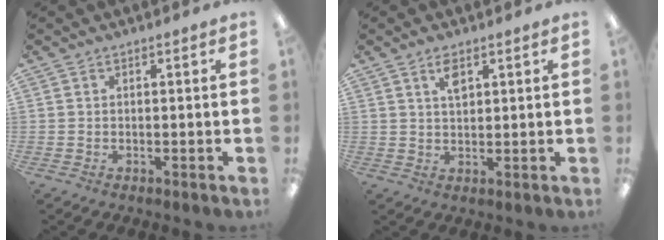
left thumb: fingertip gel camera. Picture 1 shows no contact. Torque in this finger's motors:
{"motor_torque": [-0.26, -0.21, 0.19, 0.03, 0.00]}